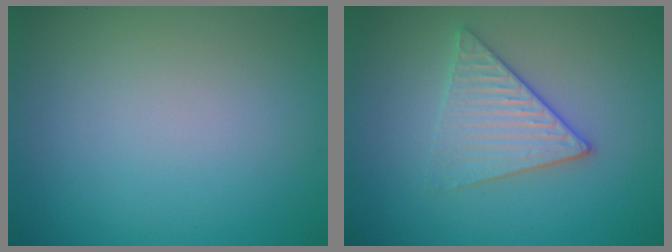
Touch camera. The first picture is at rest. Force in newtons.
{"total": 3.5, "press": 3.1, "slide": 1.5}